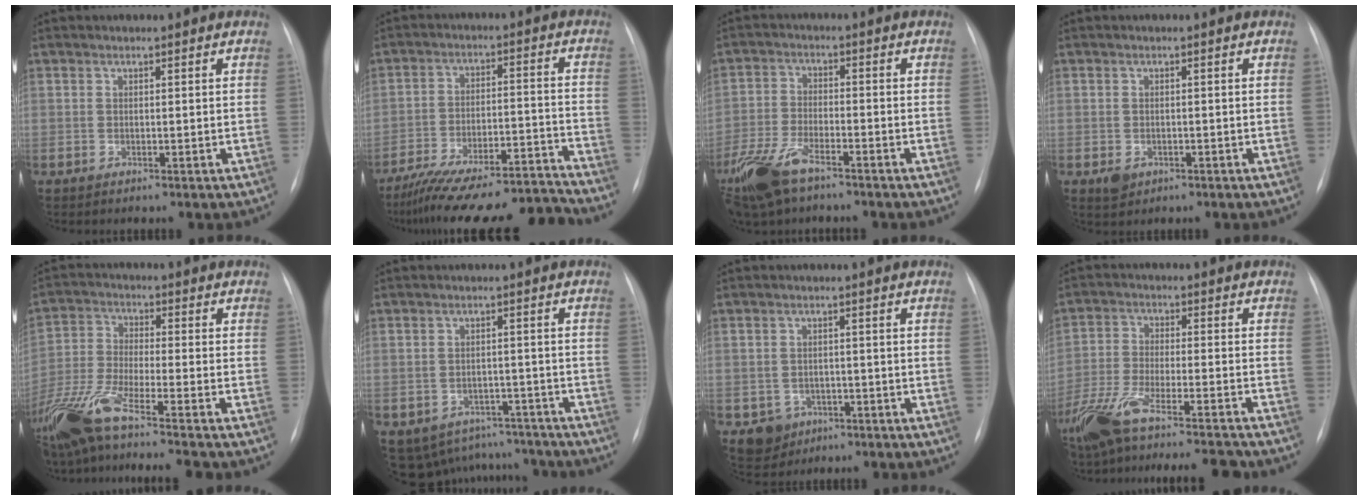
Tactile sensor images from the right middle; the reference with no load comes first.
{"total": 18.1, "force": [-17.1, 0.2, 6.0], "torque": [-0.114, 0.019, -0.268]}
{"total": 9.8, "force": [-6.9, 3.3, 6.1], "torque": [-0.136, -0.015, -0.133]}
{"total": 2.2, "force": [-1.0, 1.7, 0.9], "torque": [-0.013, 0.001, -0.006]}
{"total": 15.0, "force": [-11.6, -0.3, 9.5], "torque": [-0.205, -0.035, -0.211]}
{"total": 10.5, "force": [-8.8, 5.6, 1.3], "torque": [-0.019, 0.025, -0.100]}
{"total": 3.9, "force": [-1.8, 3.4, 0.7], "torque": [-0.008, 0.009, -0.018]}
{"total": 18.8, "force": [-16.1, 1.6, 9.5], "torque": [-0.179, -0.025, -0.258]}